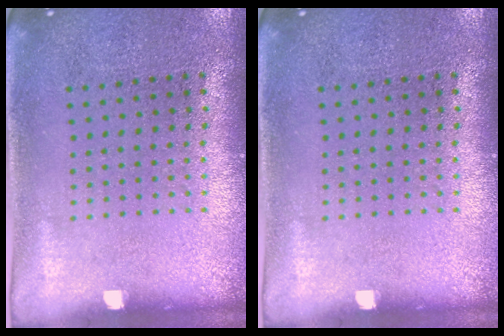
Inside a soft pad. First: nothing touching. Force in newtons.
{"total": 0.0}